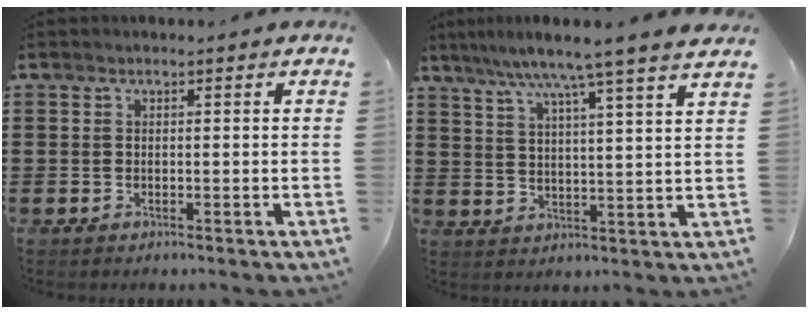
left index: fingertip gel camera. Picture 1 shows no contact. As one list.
[{"total": 6.2, "force": [5.0, -0.8, 3.6], "torque": [-0.084, -0.017, 0.085]}]